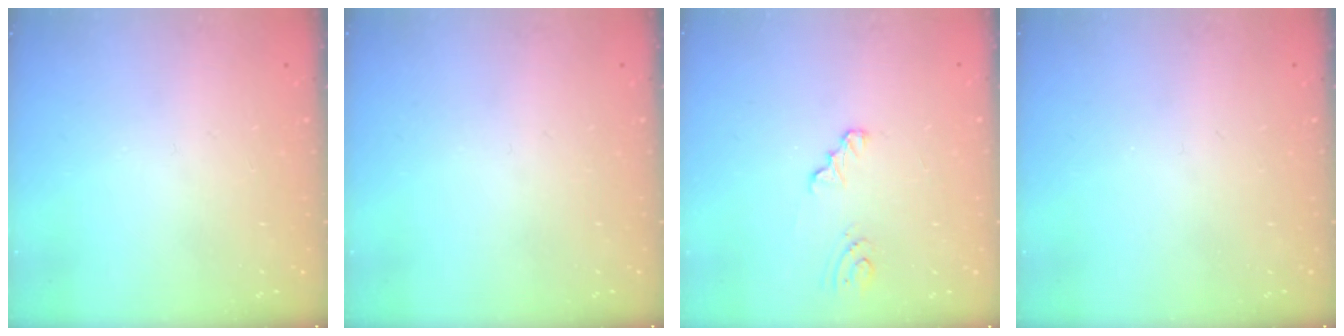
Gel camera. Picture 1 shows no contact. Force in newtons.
{"total": 0.0}
{"total": 2.6, "press": 2.6, "slide": 0.3}
{"total": 0.0}